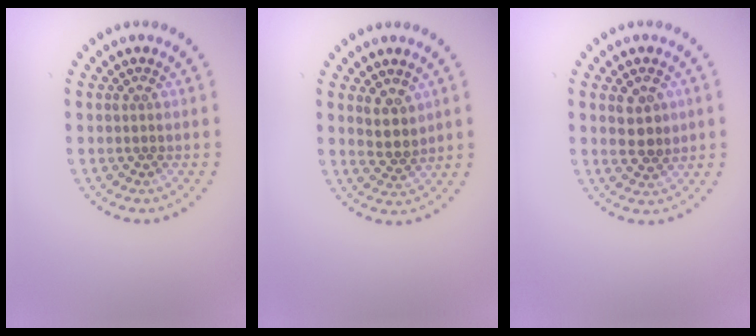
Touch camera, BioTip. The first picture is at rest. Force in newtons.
{"total": 2.4, "press": 2.1, "slide": 1.2}
{"total": 2.8, "press": 2.8, "slide": 0.4}